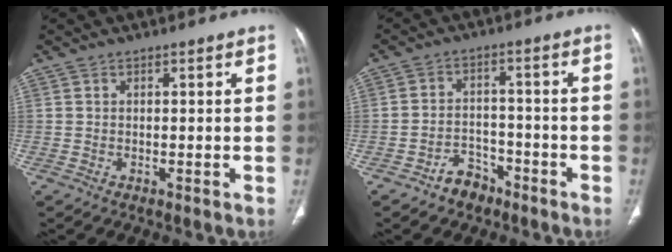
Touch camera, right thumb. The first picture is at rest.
{"total": 5.3, "force": [-3.7, 3.5, 1.5], "torque": [-0.010, 0.035, -0.058]}